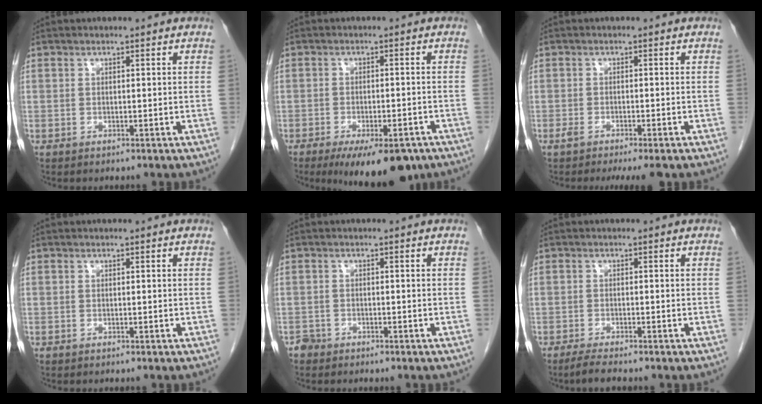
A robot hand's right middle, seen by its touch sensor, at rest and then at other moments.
{"total": 11.4, "force": [-8.1, 3.5, 7.3], "torque": [-0.093, -0.012, -0.115]}
{"total": 5.6, "force": [-4.3, 0.6, 3.5], "torque": [-0.046, -0.007, -0.061]}
{"total": 0.0}
{"total": 1.2, "force": [-1.0, 0.6, -0.1], "torque": [0.000, 0.003, -0.021]}
{"total": 2.8, "force": [-2.4, 0.0, 1.5], "torque": [-0.035, -0.007, -0.043]}